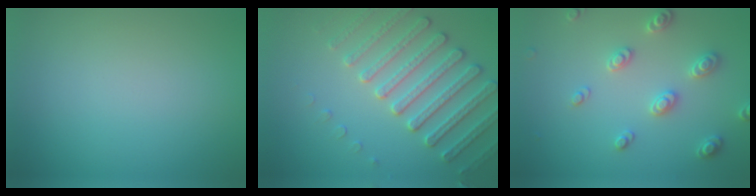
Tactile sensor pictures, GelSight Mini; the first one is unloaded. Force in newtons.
{"total": 4.6, "press": 4.5, "slide": 0.7}
{"total": 2.7, "press": 2.7, "slide": 0.4}